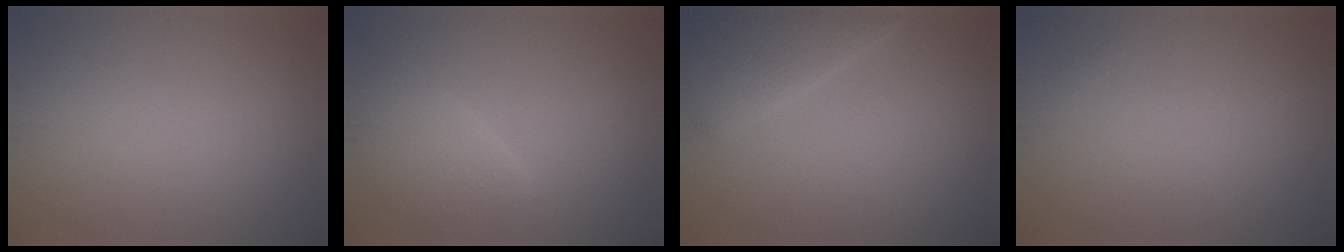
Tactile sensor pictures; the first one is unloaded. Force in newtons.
{"total": 3.5, "press": 3.5, "slide": 0.2}
{"total": 4.1, "press": 4.0, "slide": 0.2}
{"total": 0.0}